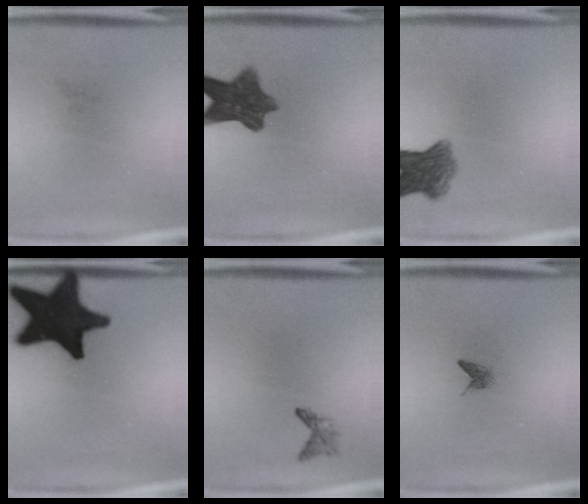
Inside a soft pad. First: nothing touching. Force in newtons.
{"total": 9.1}
{"total": 6.2}
{"total": 20.2}
{"total": 1.1}
{"total": 1.0}